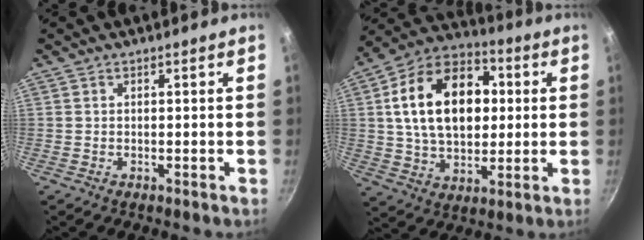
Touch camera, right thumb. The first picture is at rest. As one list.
[{"total": 21.3, "force": [3.3, 14.3, 15.5], "torque": [-0.230, 0.020, 0.045]}]